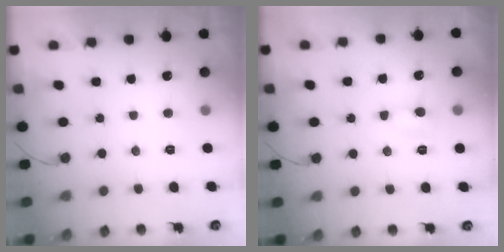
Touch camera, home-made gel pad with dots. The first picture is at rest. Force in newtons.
{"total": 3.5, "press": 3.5, "slide": 0.5}